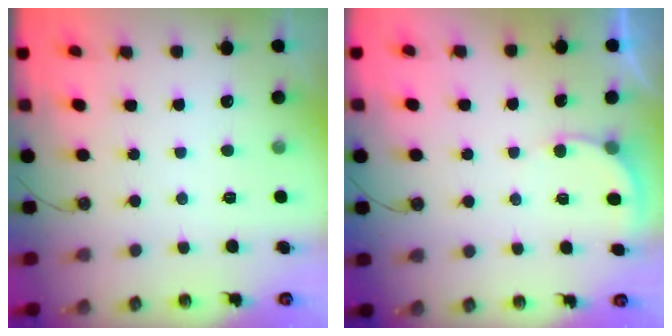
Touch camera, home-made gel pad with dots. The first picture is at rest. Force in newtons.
{"total": 3.5, "press": 3.4, "slide": 0.3}